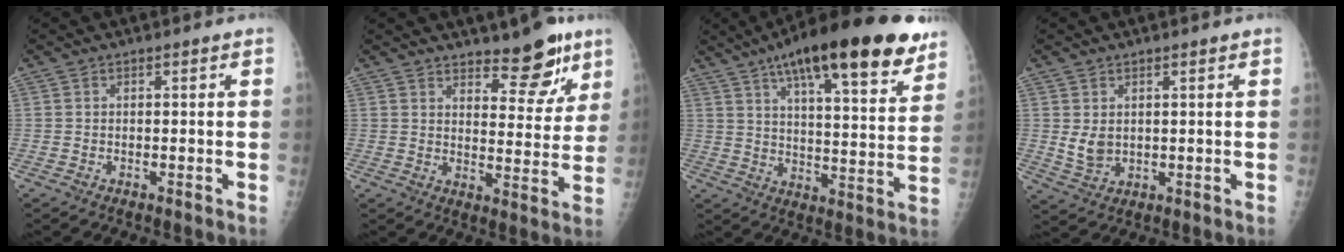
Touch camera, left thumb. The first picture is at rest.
{"total": 10.3, "force": [7.4, 4.0, 5.9], "torque": [-0.045, -0.052, 0.110]}
{"total": 24.9, "force": [16.1, 6.5, 17.9], "torque": [-0.244, -0.039, 0.237]}
{"total": 3.8, "force": [1.0, 2.8, 2.5], "torque": [-0.035, -0.015, 0.029]}